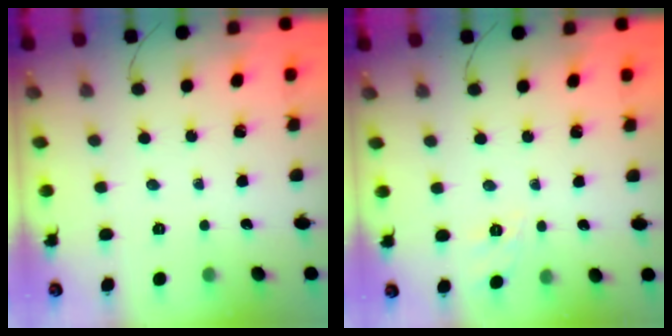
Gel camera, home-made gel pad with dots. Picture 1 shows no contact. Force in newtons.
{"total": 1.7, "press": 0.4, "slide": 1.6}